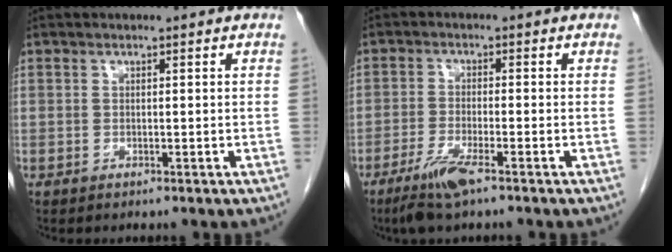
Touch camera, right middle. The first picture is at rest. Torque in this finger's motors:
{"motor_torque": [0.17, -0.04, 0.18, 0.06]}